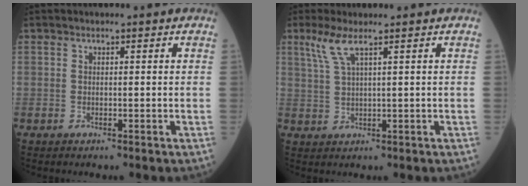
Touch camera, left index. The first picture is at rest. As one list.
[{"total": 3.6, "force": [2.1, -0.1, 2.9], "torque": [-0.076, 0.007, 0.051]}]